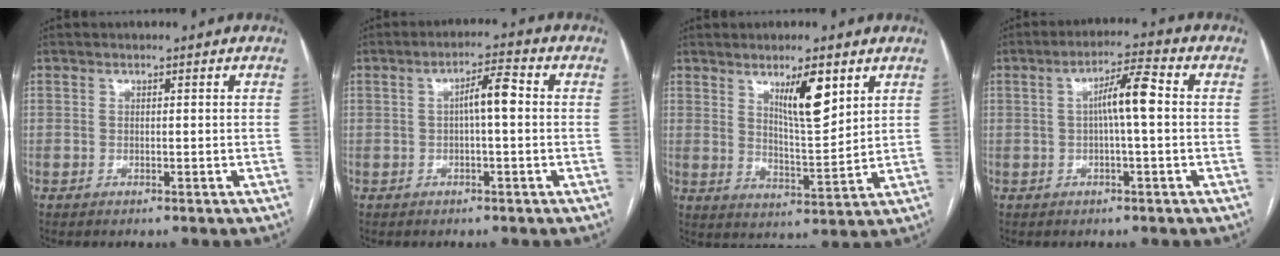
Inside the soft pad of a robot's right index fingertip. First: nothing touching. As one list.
[{"total": 4.4, "force": [0.1, 0.7, 4.3], "torque": [-0.071, 0.013, 0.001]}, {"total": 8.0, "force": [4.2, 1.5, 6.6], "torque": [-0.115, -0.010, 0.076]}, {"total": 6.1, "force": [0.3, 0.5, 6.0], "torque": [-0.103, 0.018, 0.004]}]